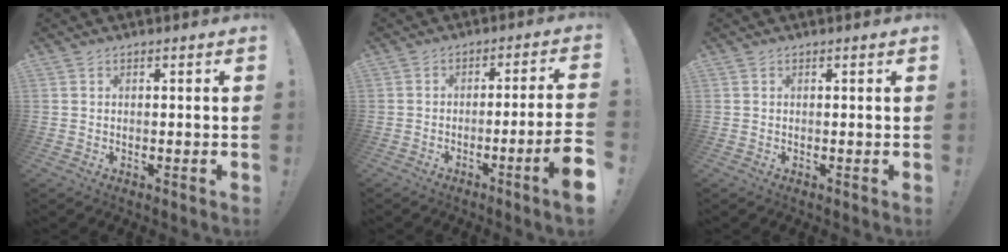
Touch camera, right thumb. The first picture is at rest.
{"total": 8.0, "force": [-3.6, -0.6, 7.1], "torque": [-0.118, 0.009, -0.061]}
{"total": 0.6, "force": [0.1, -0.2, 0.6], "torque": [-0.010, -0.001, 0.001]}